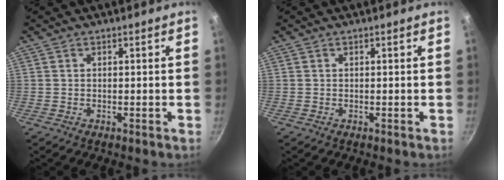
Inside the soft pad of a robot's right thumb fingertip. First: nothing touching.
{"total": 0.0}